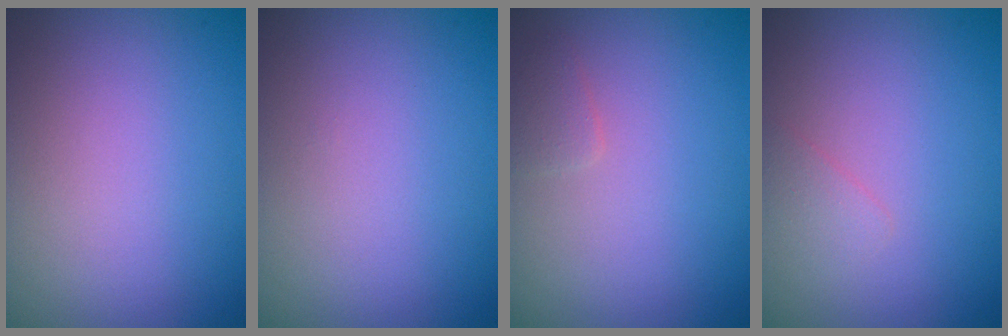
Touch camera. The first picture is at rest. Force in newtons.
{"total": 0.0}
{"total": 1.0, "press": 1.0, "slide": 0.0}
{"total": 0.9, "press": 0.9, "slide": 0.0}